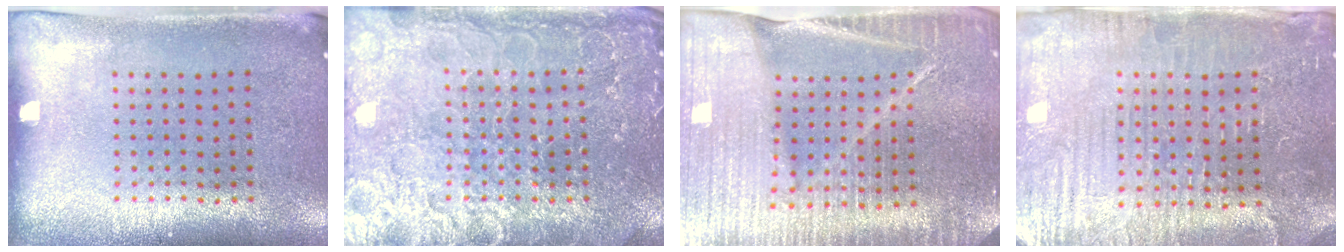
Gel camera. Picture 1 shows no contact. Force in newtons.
{"total": 4.3, "press": 4.3, "slide": 0.5}
{"total": 5.3, "press": 4.7, "slide": 2.4}
{"total": 4.3, "press": 4.2, "slide": 1.2}